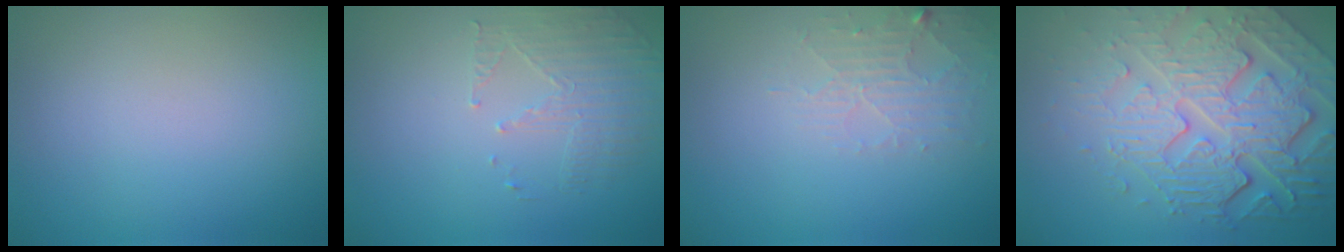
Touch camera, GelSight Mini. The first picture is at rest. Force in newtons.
{"total": 1.8, "press": 1.1, "slide": 1.4}
{"total": 2.2, "press": 2.2, "slide": 0.5}
{"total": 8.3, "press": 5.8, "slide": 6.0}